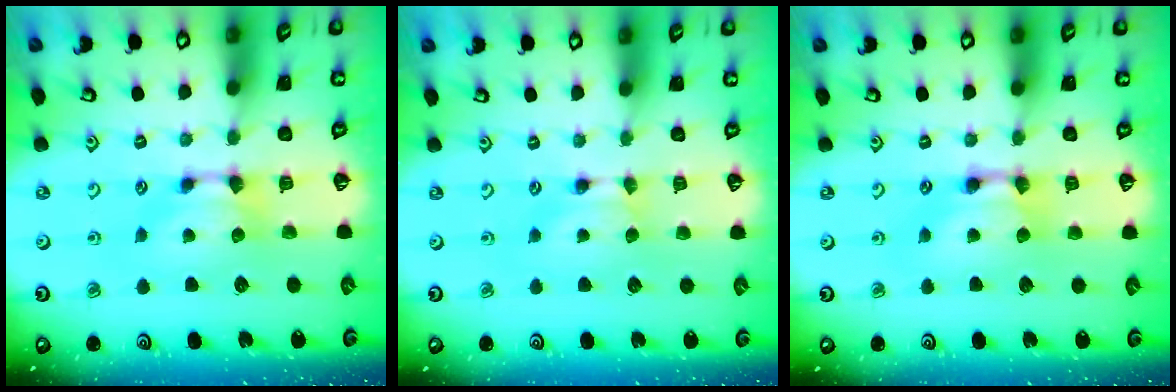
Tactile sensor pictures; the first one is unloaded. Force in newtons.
{"total": 0.0}
{"total": 2.2, "press": 2.2, "slide": 0.1}